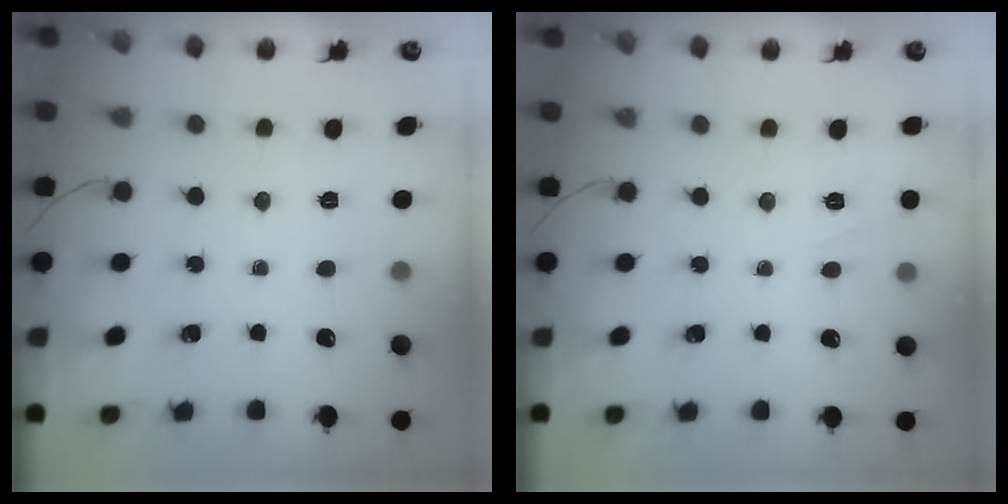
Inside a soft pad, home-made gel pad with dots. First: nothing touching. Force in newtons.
{"total": 9.3, "press": 9.1, "slide": 1.8}